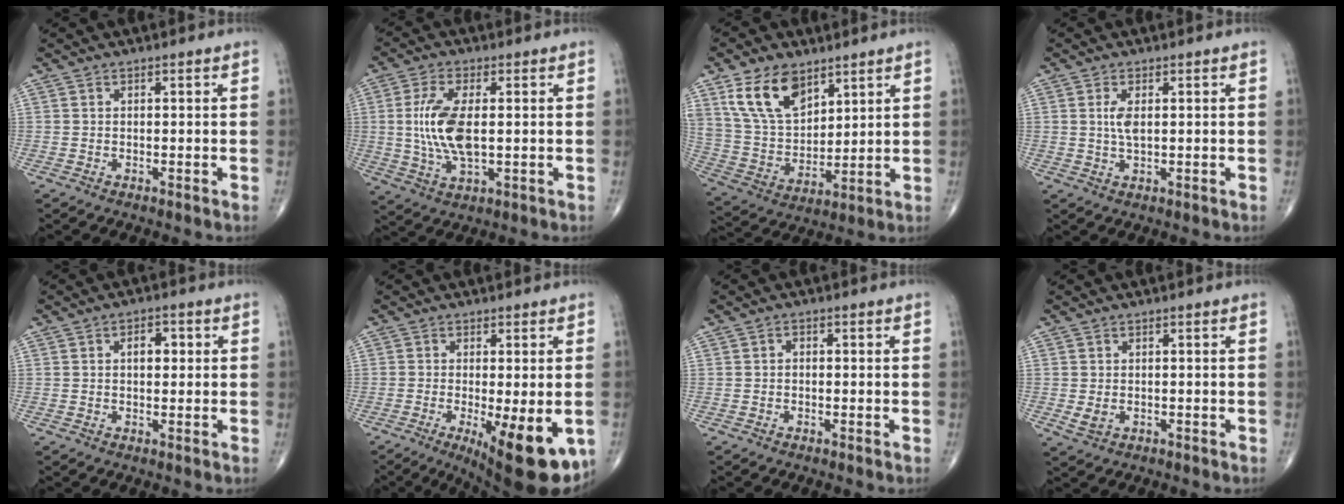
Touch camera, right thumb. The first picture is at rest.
{"total": 10.8, "force": [0.6, 4.7, 9.7], "torque": [-0.207, -0.008, 0.015]}
{"total": 14.3, "force": [8.1, 8.3, 8.4], "torque": [-0.135, -0.033, 0.171]}
{"total": 3.3, "force": [0.7, 1.4, 2.9], "torque": [-0.061, -0.003, 0.015]}
{"total": 3.8, "force": [0.7, 2.3, 3.0], "torque": [-0.035, 0.006, 0.009]}
{"total": 14.5, "force": [-5.1, 4.5, 12.8], "torque": [-0.151, -0.018, -0.063]}
{"total": 1.1, "force": [0.0, 0.8, 0.7], "torque": [-0.006, 0.005, -0.003]}
{"total": 2.0, "force": [-0.3, 1.5, 1.4], "torque": [-0.023, -0.003, -0.002]}